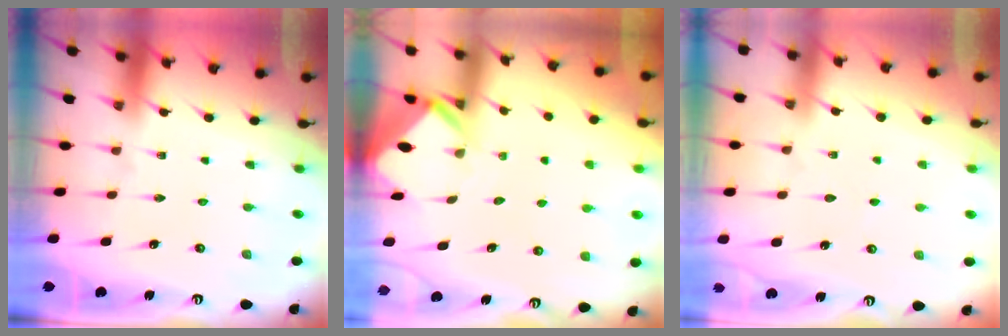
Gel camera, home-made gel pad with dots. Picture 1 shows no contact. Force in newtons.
{"total": 2.8, "press": 2.8, "slide": 0.2}
{"total": 4.7, "press": 4.6, "slide": 0.6}